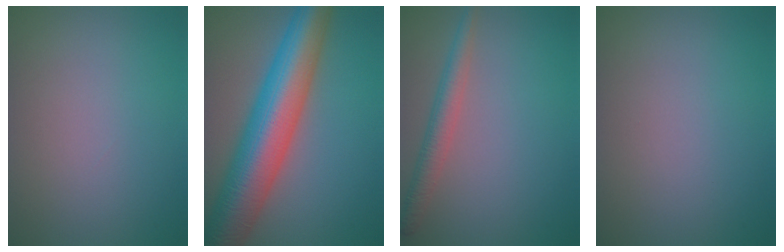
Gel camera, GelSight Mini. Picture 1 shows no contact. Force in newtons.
{"total": 11.8, "press": 11.8, "slide": 0.4}
{"total": 2.8, "press": 2.8, "slide": 0.2}
{"total": 0.0}